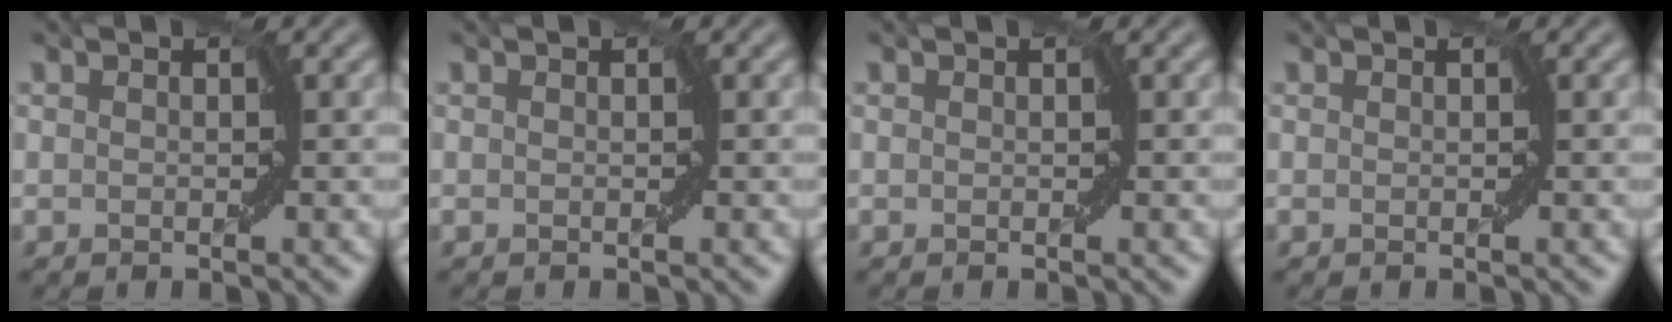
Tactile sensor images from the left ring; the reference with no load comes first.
{"total": 0.0}
{"total": 0.0}
{"total": 0.0}